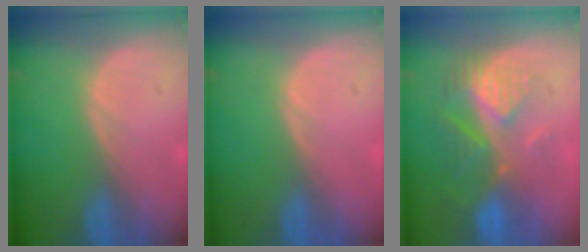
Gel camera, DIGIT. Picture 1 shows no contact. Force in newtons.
{"total": 0.0}
{"total": 8.8, "press": 7.9, "slide": 3.8}